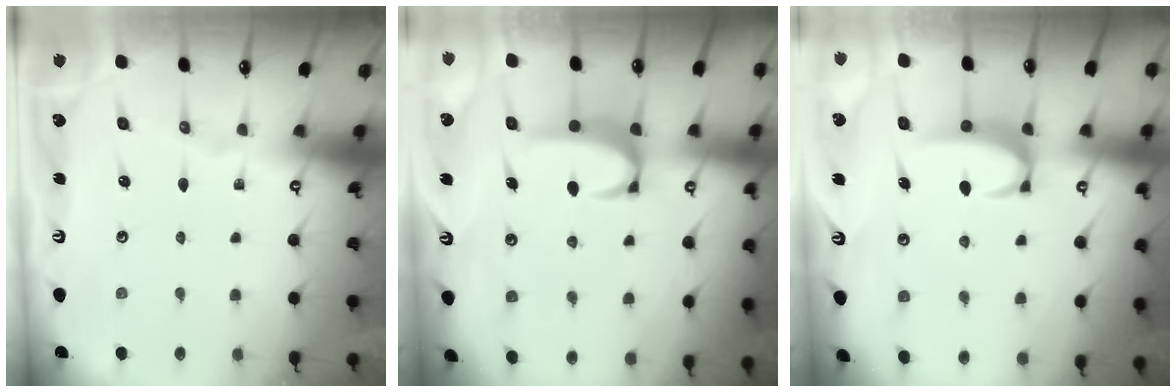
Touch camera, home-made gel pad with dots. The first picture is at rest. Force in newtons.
{"total": 3.2, "press": 3.2, "slide": 0.3}
{"total": 3.5, "press": 3.5, "slide": 0.4}